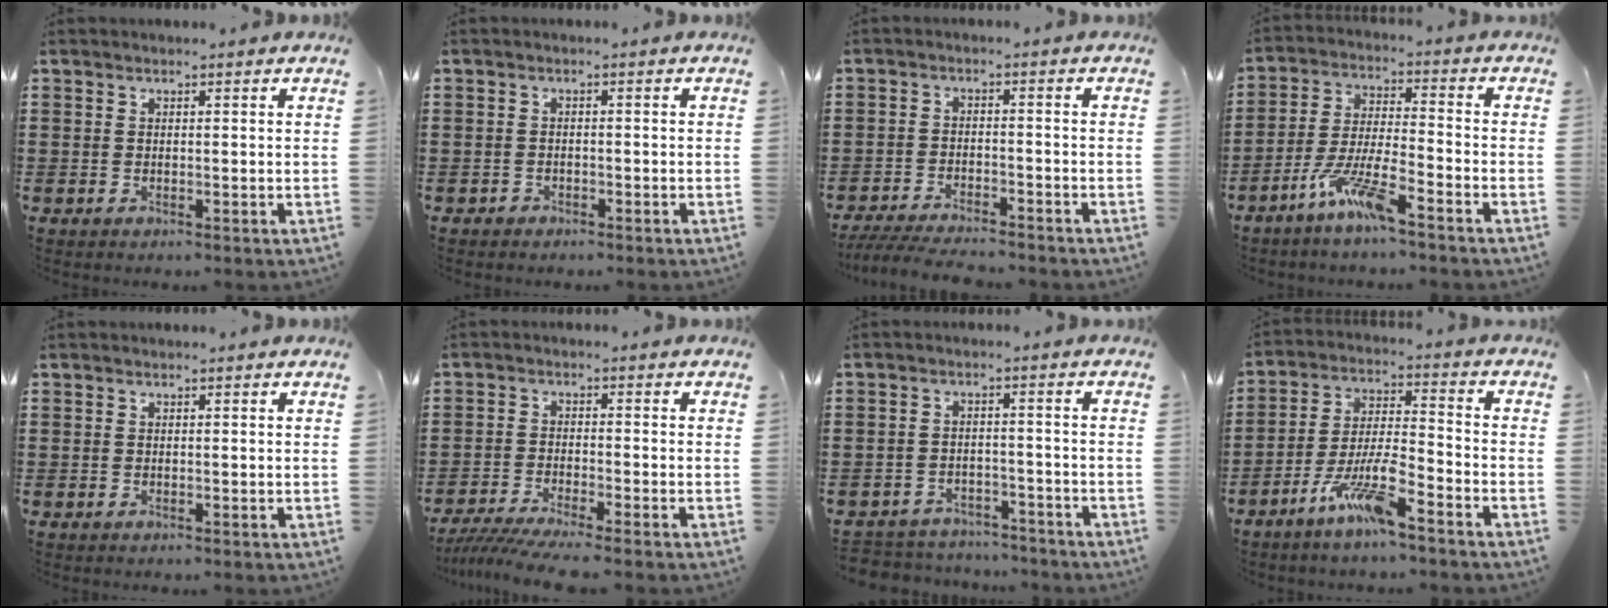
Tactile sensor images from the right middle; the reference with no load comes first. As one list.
[{"total": 1.1, "force": [-1.0, 0.5, 0.0], "torque": [-0.002, 0.002, -0.022]}, {"total": 4.7, "force": [-4.5, 0.3, 1.2], "torque": [-0.034, -0.009, -0.093]}, {"total": 7.9, "force": [-5.7, 0.8, 5.5], "torque": [-0.120, -0.008, -0.110]}, {"total": 0.0}, {"total": 4.6, "force": [-4.3, -0.2, 1.6], "torque": [-0.042, -0.016, -0.087]}, {"total": 3.9, "force": [-3.8, 0.6, -0.2], "torque": [-0.004, 0.002, -0.083]}, {"total": 8.8, "force": [-6.0, 1.2, 6.4], "torque": [-0.141, -0.004, -0.116]}]